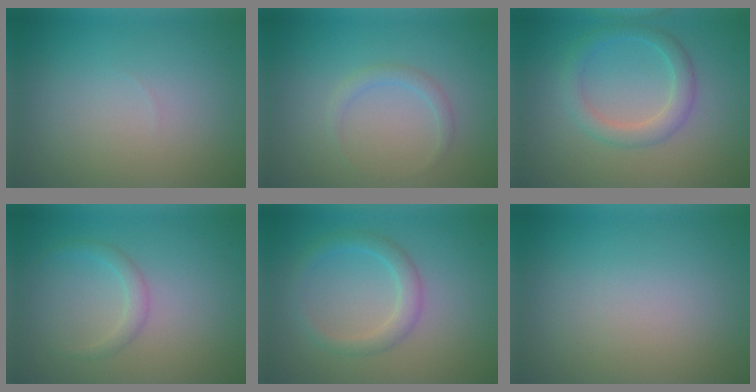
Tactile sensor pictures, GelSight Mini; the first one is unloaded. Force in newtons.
{"total": 1.2, "press": 1.2, "slide": 0.0}
{"total": 2.8, "press": 2.8, "slide": 0.0}
{"total": 1.4, "press": 1.4, "slide": 0.0}
{"total": 2.4, "press": 2.4, "slide": 0.1}
{"total": 0.0}